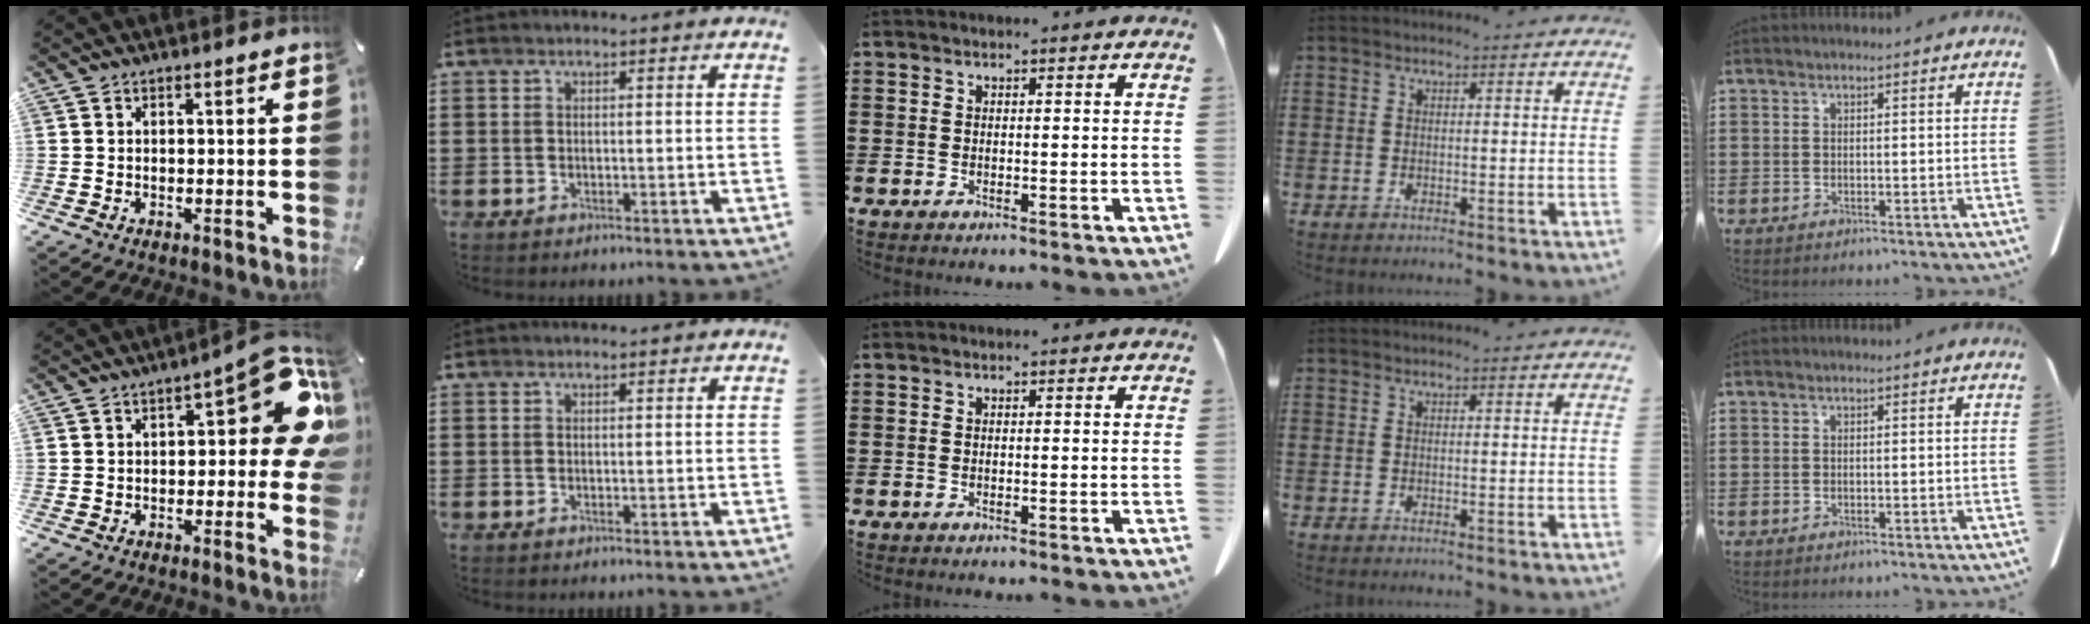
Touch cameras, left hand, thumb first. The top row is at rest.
{"thumb": {"total": 16.7, "force": [4.4, 6.9, 14.6], "torque": [-0.171, -0.029, 0.068]}}